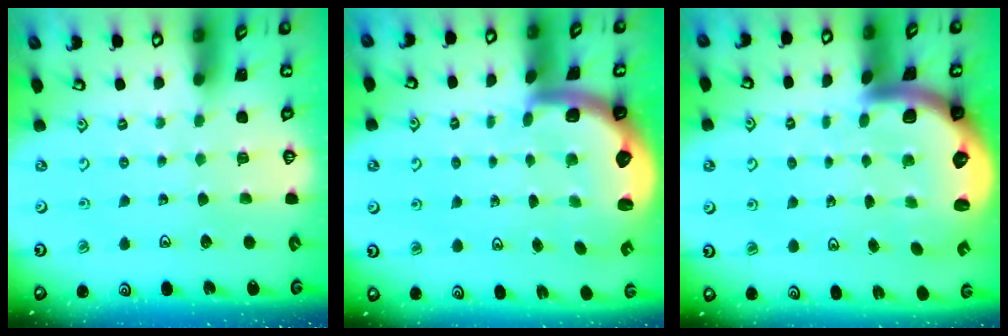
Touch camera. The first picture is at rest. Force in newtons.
{"total": 2.9, "press": 2.6, "slide": 1.4}
{"total": 4.6, "press": 4.5, "slide": 1.1}